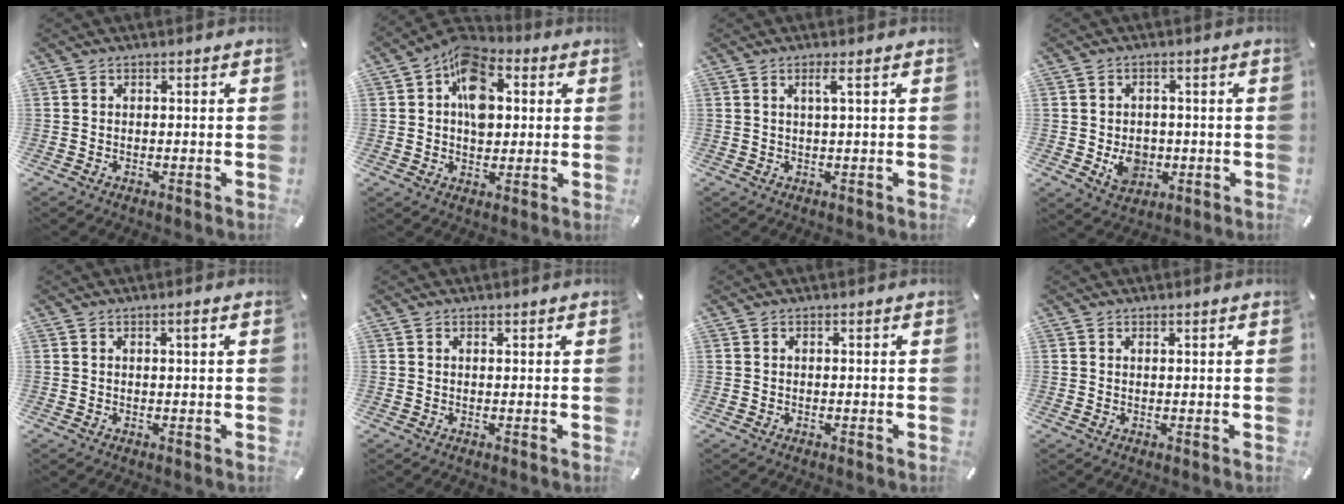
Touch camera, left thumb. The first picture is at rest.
{"total": 12.5, "force": [3.0, 8.8, 8.4], "torque": [-0.139, -0.001, 0.058]}
{"total": 2.6, "force": [0.9, -0.1, 2.5], "torque": [-0.049, -0.002, 0.014]}
{"total": 6.5, "force": [-1.1, 5.4, 3.5], "torque": [-0.043, 0.001, -0.017]}
{"total": 1.4, "force": [0.6, 0.1, 1.3], "torque": [-0.026, 0.001, 0.009]}
{"total": 0.6, "force": [0.4, 0.2, 0.3], "torque": [-0.006, 0.000, 0.008]}
{"total": 0.0}
{"total": 0.9, "force": [0.7, -0.1, 0.6], "torque": [-0.011, -0.003, 0.012]}